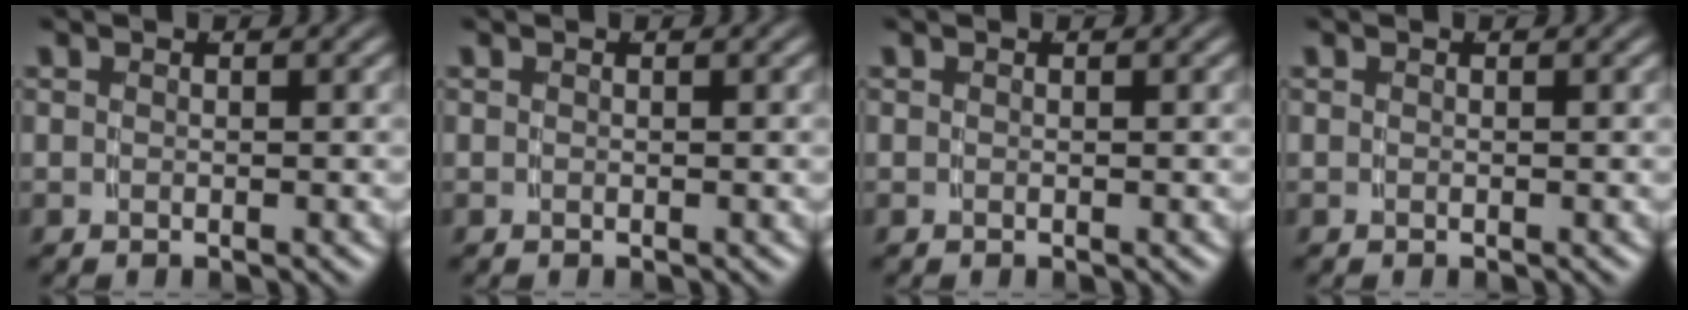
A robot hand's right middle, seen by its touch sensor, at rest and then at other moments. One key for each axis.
{"total": 0.0}
{"total": 0.0}
{"total": 0.0}